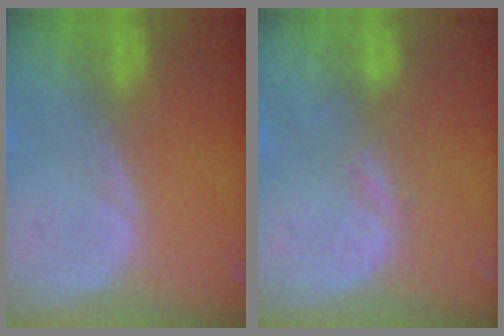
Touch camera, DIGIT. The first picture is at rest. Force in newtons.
{"total": 2.7, "press": 2.1, "slide": 1.7}